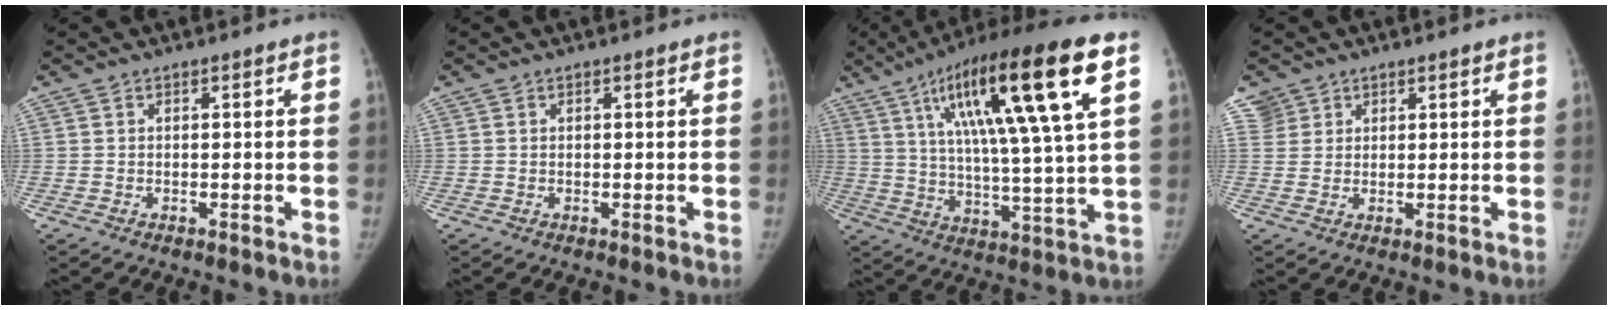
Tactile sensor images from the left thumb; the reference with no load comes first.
{"total": 0.0}
{"total": 23.7, "force": [9.8, 3.5, 21.2], "torque": [-0.350, -0.011, 0.153]}
{"total": 3.2, "force": [2.1, 2.3, -0.4], "torque": [0.033, -0.011, 0.035]}